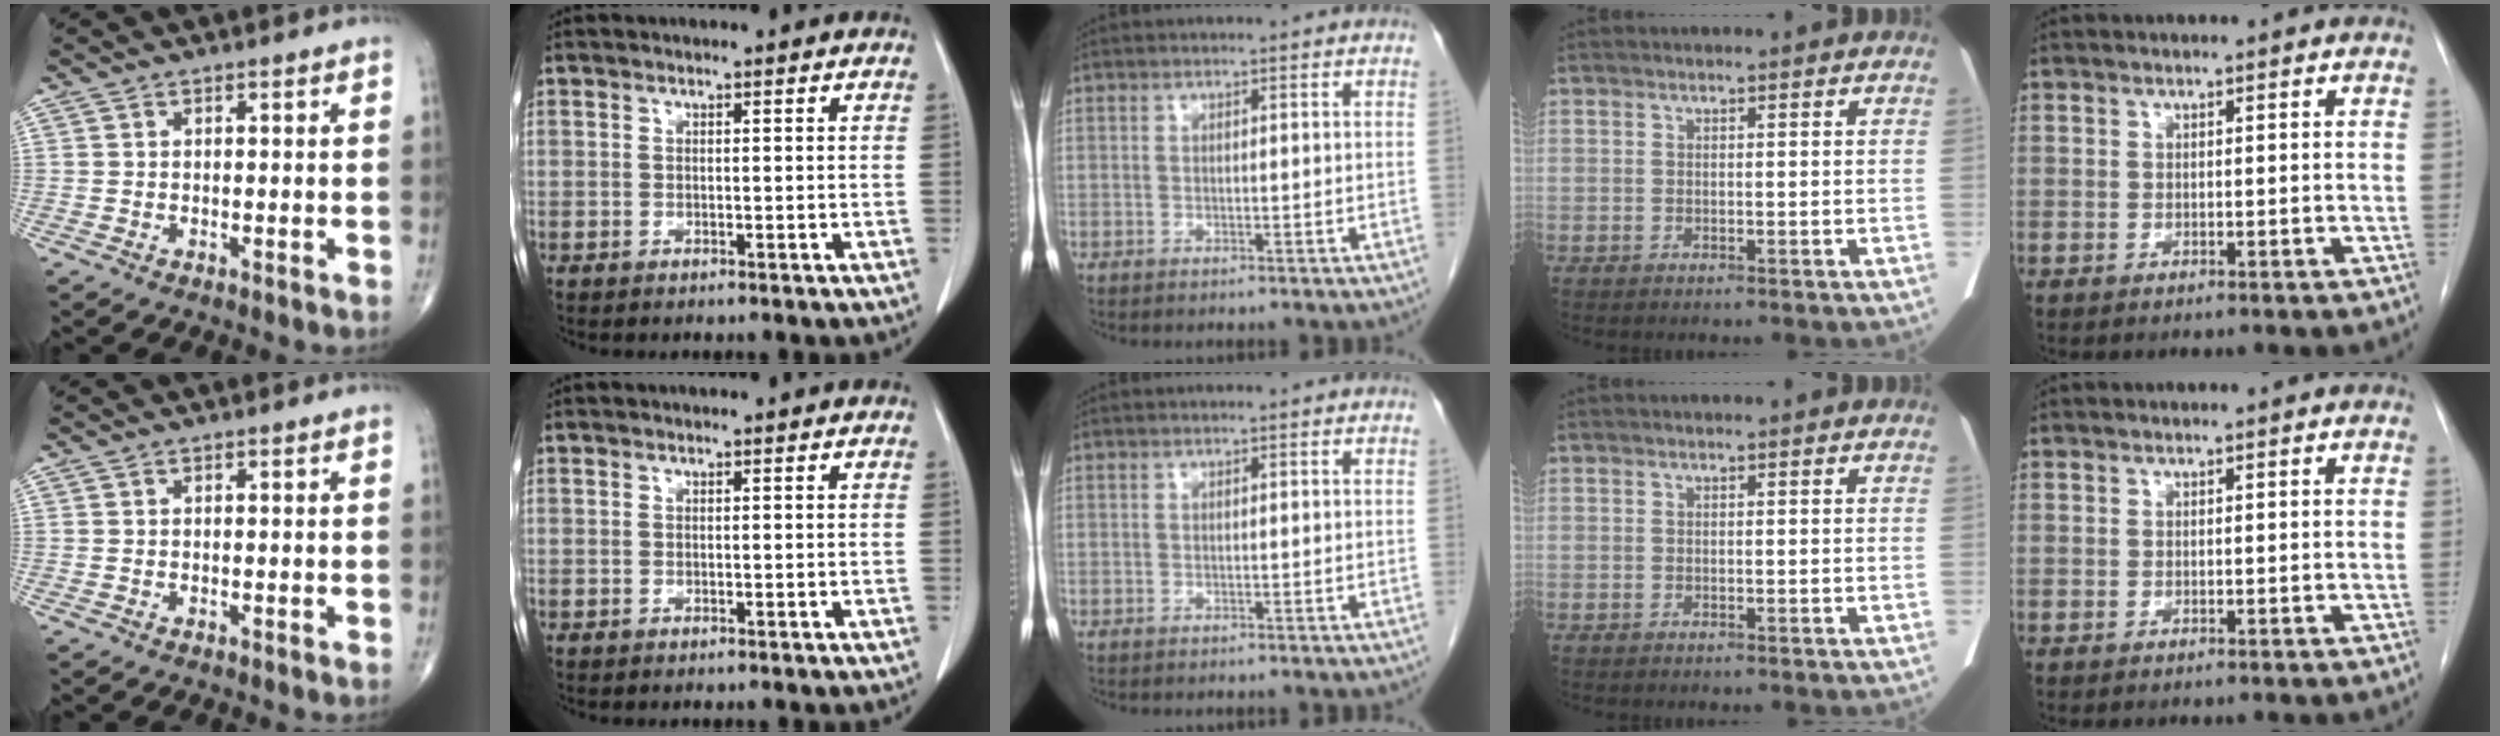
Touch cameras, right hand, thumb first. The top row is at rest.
{}